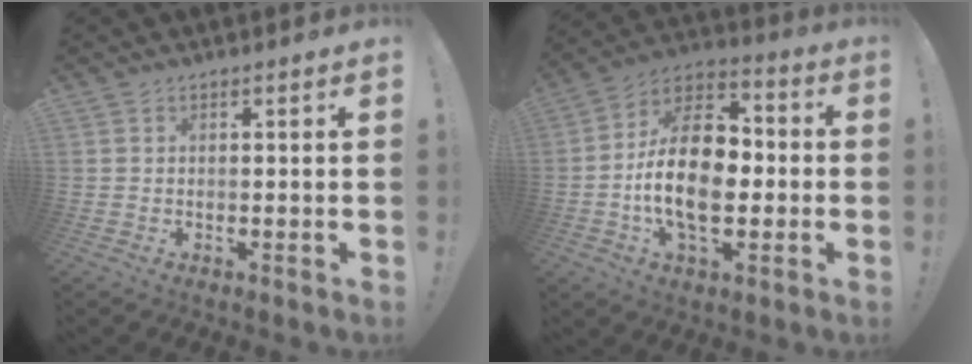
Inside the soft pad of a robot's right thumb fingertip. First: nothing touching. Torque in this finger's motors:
{"motor_torque": [0.26, 1.13, 1.41, -1.02, 0.18]}